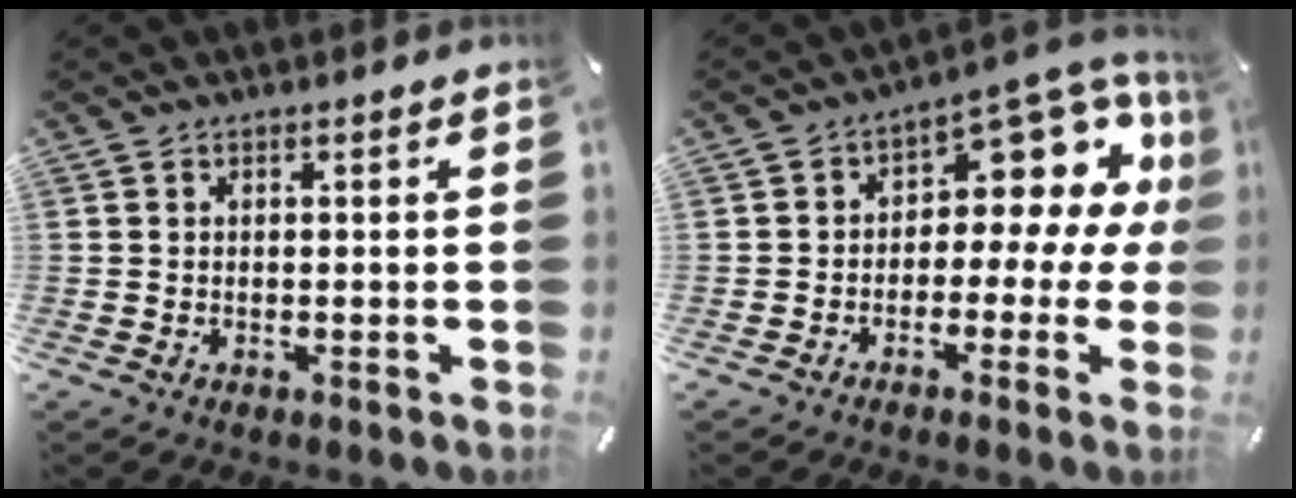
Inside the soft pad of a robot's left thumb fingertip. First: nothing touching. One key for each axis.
{"total": 10.7, "fx": 4.9, "fy": 6.1, "fz": 7.4, "tx": -0.096, "ty": -0.047, "tz": 0.079}